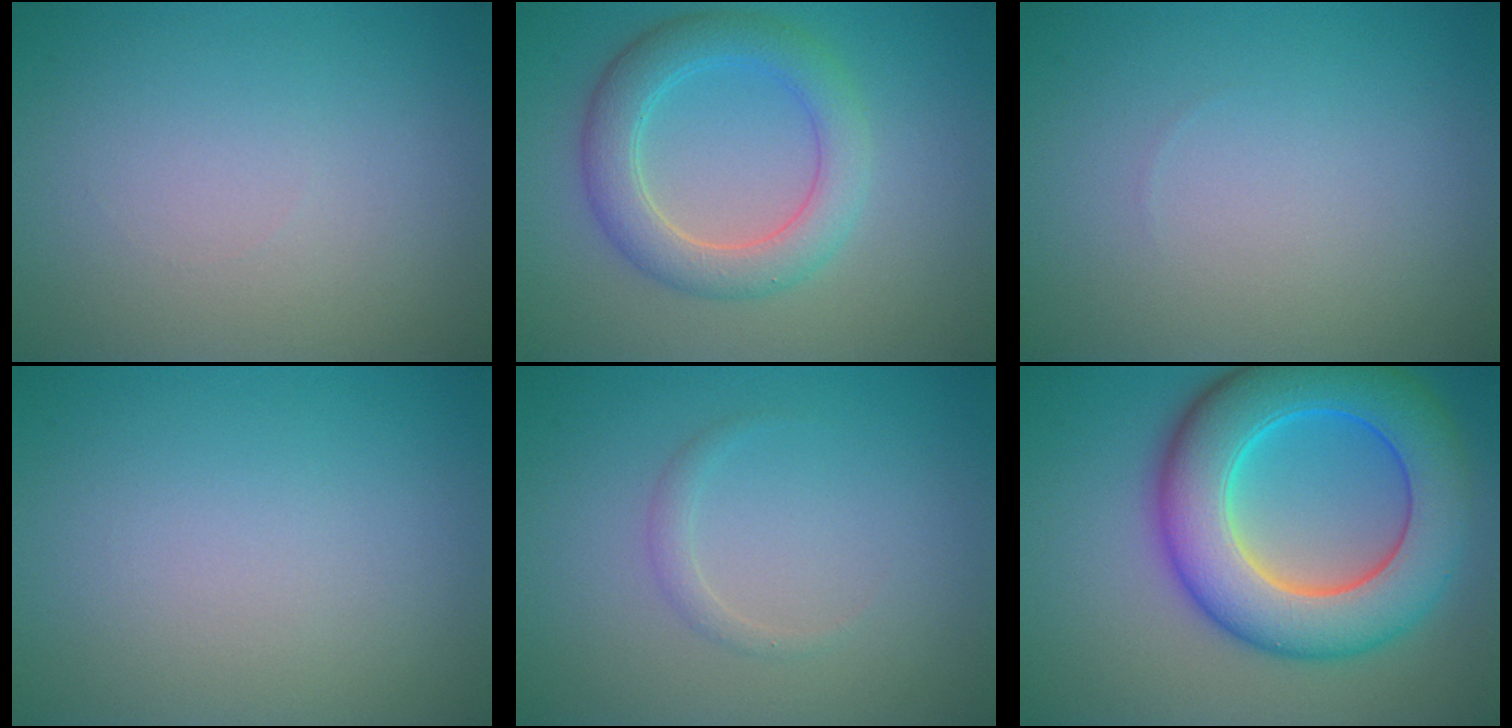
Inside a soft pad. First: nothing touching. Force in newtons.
{"total": 4.8, "press": 4.8, "slide": 0.1}
{"total": 0.0}
{"total": 0.0}
{"total": 1.0, "press": 1.0, "slide": 0.0}
{"total": 11.1, "press": 11.1, "slide": 0.3}